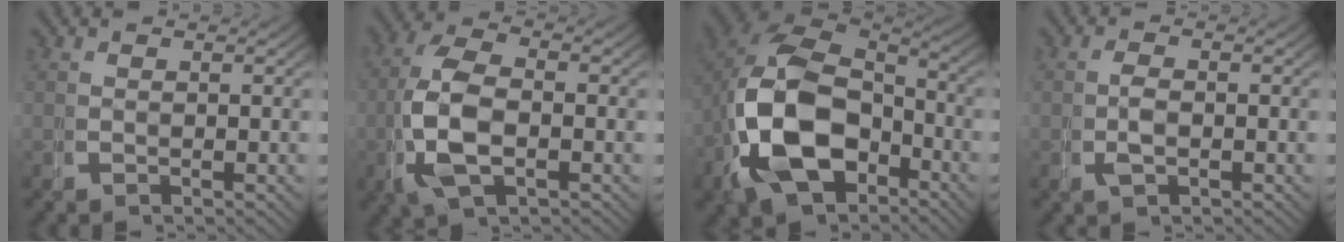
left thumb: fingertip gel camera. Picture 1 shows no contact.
{"total": 8.3, "force": [-1.1, 5.4, 6.2], "torque": [-0.153, -0.026, -0.007]}
{"total": 15.2, "force": [-2.5, 11.0, 10.2], "torque": [-0.238, -0.049, -0.022]}
{"total": 1.2, "force": [-0.4, 0.7, 0.9], "torque": [-0.027, -0.006, -0.003]}